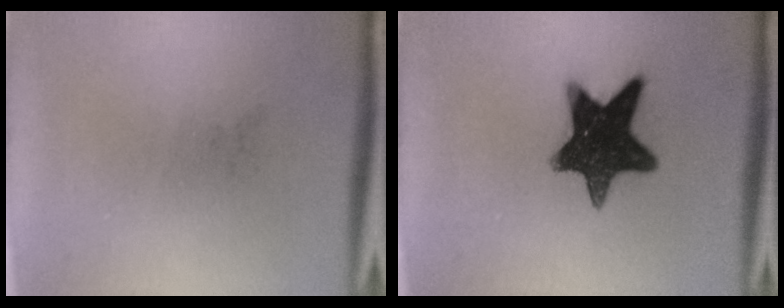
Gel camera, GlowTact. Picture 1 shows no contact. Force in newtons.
{"total": 14.8}